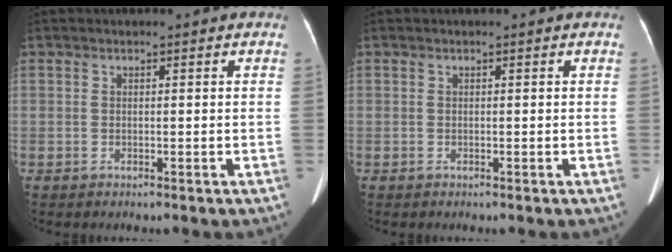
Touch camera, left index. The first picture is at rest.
{"total": 0.0}